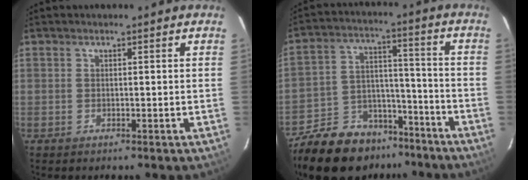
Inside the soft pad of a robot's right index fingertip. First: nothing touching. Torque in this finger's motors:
{"motor_torque": [1.14, -0.99, 0.09, 0.00]}